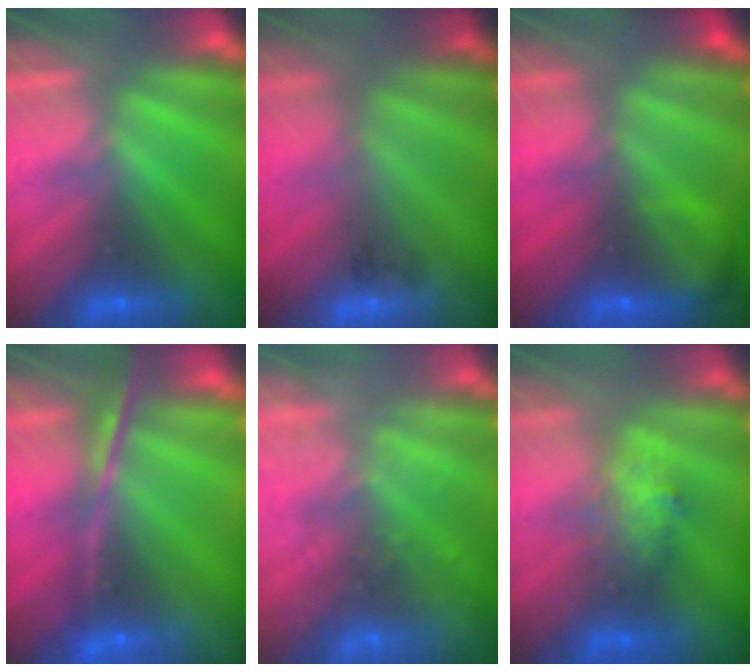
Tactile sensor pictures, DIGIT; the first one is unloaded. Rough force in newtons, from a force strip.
{"total": 2.2}
{"total": 5.9}
{"total": 9.6}
{"total": 7.0}
{"total": 2.6}